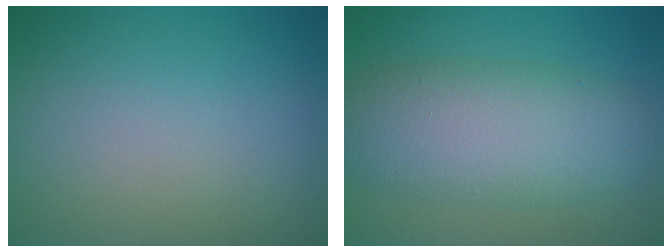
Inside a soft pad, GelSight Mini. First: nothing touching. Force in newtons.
{"total": 7.0, "press": 7.0, "slide": 0.3}